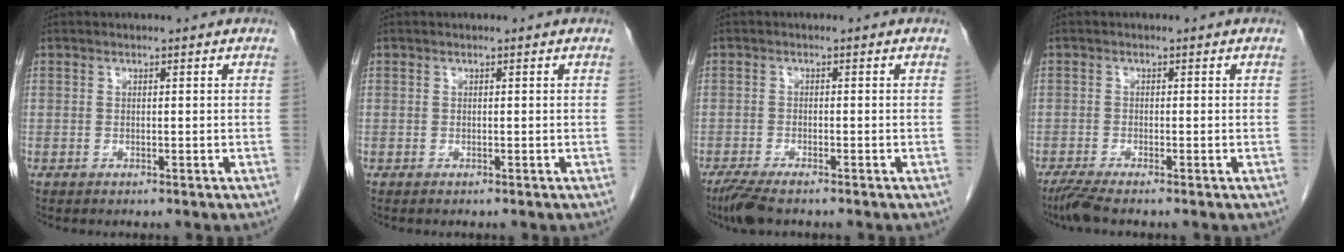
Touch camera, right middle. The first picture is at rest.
{"total": 0.0}
{"total": 4.3, "force": [-3.3, 0.8, 2.6], "torque": [-0.052, -0.012, -0.057]}
{"total": 2.7, "force": [-2.2, -0.1, 1.6], "torque": [-0.039, -0.008, -0.048]}